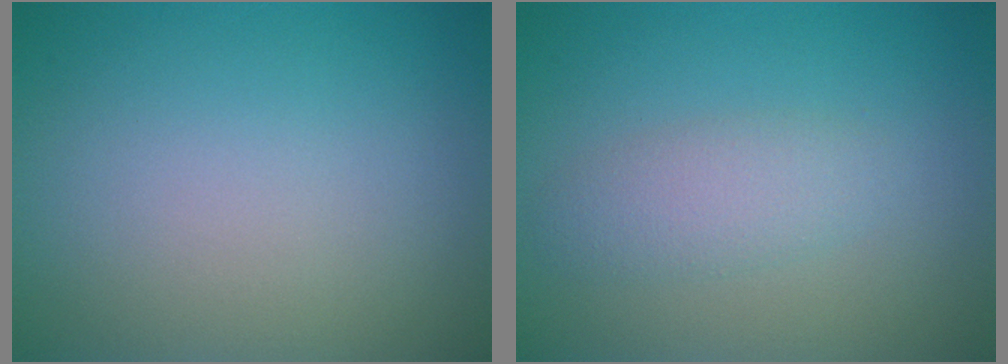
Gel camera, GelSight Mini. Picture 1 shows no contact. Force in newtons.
{"total": 2.3, "press": 2.3, "slide": 0.0}